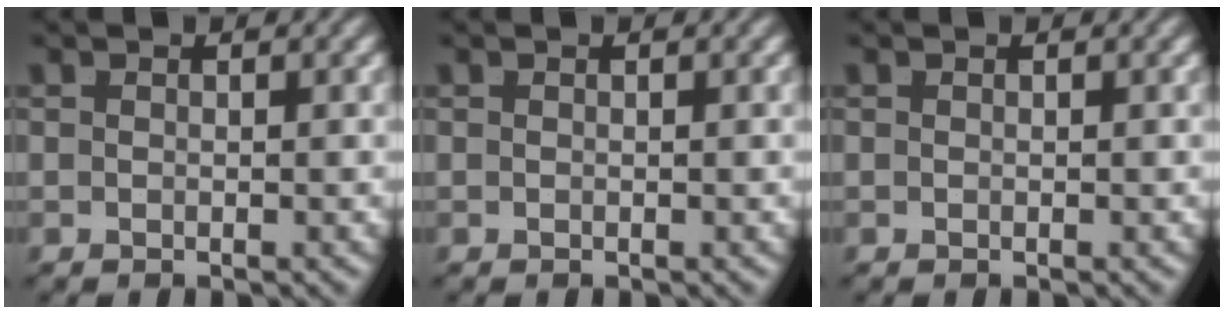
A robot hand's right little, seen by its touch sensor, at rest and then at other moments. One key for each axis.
{"total": 0.0}
{"total": 0.0}